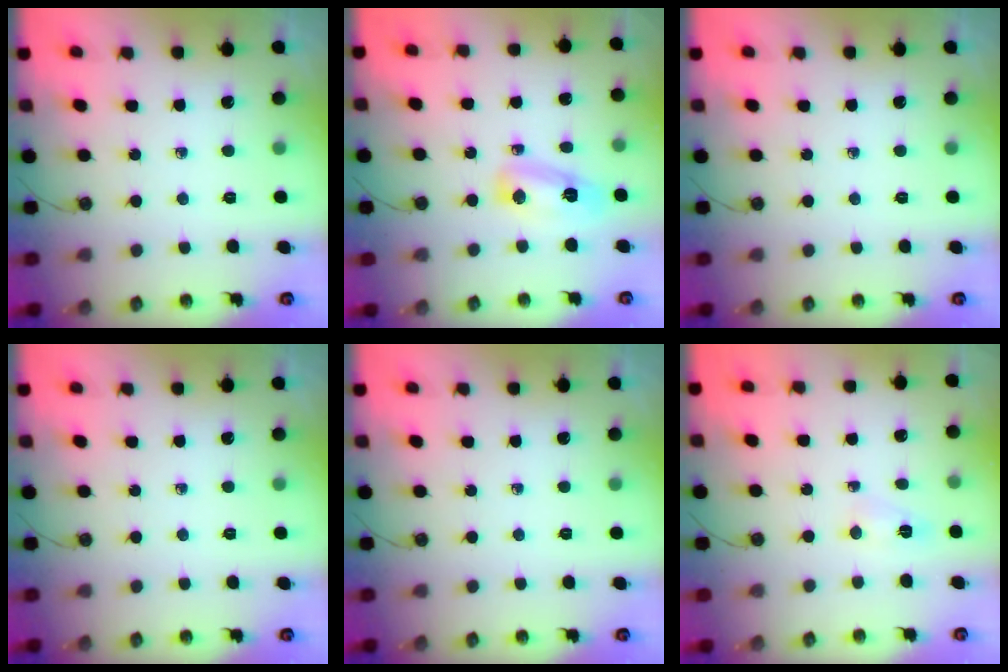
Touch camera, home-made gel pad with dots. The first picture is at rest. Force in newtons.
{"total": 14.1, "press": 8.6, "slide": 11.2}
{"total": 0.0}
{"total": 0.0}
{"total": 0.0}
{"total": 3.9, "press": 3.9, "slide": 0.7}